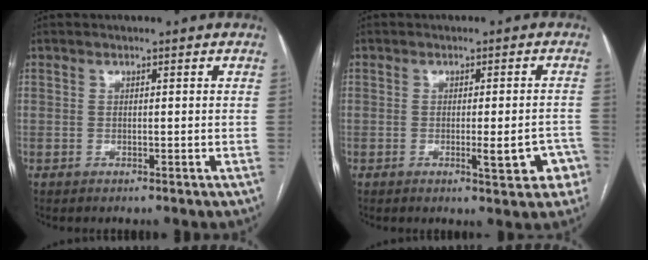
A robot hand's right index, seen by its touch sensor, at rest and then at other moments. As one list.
[{"total": 5.6, "force": [-2.2, 1.3, 4.9], "torque": [-0.055, 0.005, -0.023]}]